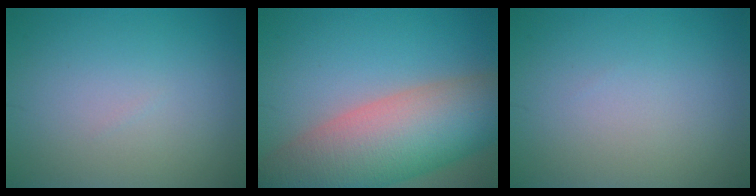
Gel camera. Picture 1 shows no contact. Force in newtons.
{"total": 12.6, "press": 12.6, "slide": 0.7}
{"total": 0.0}